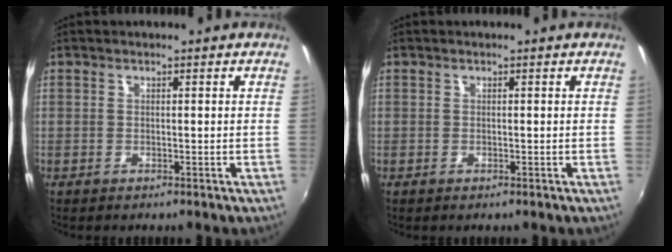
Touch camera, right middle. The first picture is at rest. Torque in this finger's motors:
{"motor_torque": [-0.12, 0.09, 0.00, 0.00]}